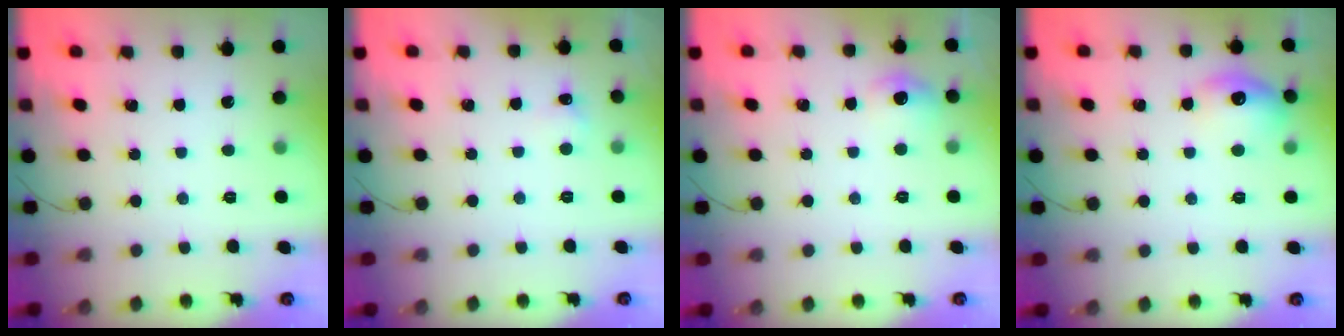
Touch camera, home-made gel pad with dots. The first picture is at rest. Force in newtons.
{"total": 3.7, "press": 3.6, "slide": 0.8}
{"total": 6.1, "press": 5.9, "slide": 1.6}
{"total": 10.9, "press": 10.9, "slide": 0.8}